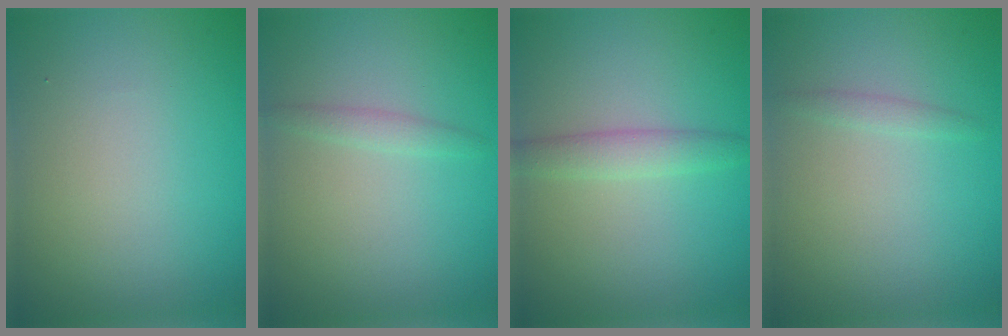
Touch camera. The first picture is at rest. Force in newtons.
{"total": 1.2, "press": 1.2, "slide": 0.0}
{"total": 2.1, "press": 2.1, "slide": 0.1}
{"total": 0.9, "press": 0.9, "slide": 0.0}